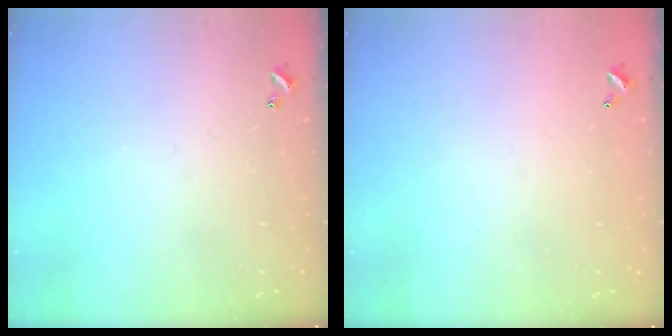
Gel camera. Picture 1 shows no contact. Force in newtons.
{"total": 2.8, "press": 2.8, "slide": 0.1}